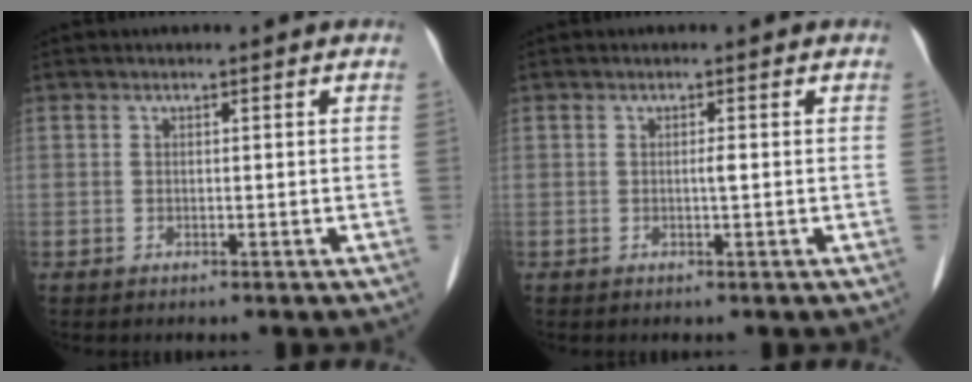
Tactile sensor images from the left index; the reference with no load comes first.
{"total": 0.8, "force": [-0.2, 0.0, 0.7], "torque": [-0.014, -0.002, 0.000]}